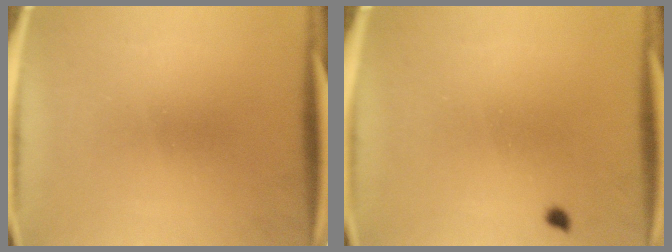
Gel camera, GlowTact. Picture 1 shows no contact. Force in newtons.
{"total": 0.7}